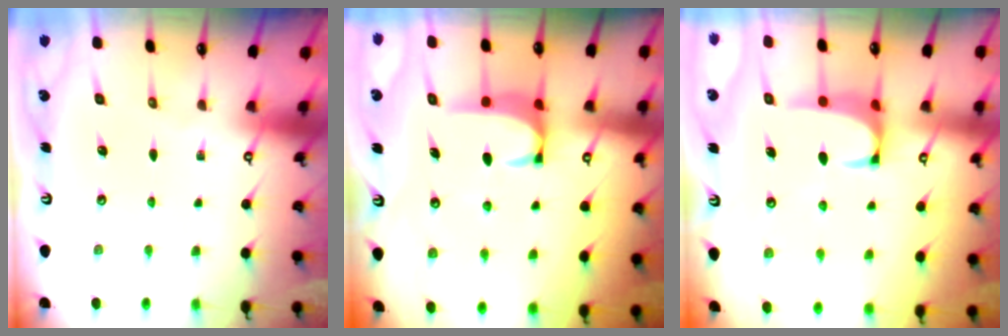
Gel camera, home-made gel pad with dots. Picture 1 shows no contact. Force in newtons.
{"total": 2.7, "press": 2.6, "slide": 0.7}
{"total": 0.9, "press": 0.6, "slide": 0.6}